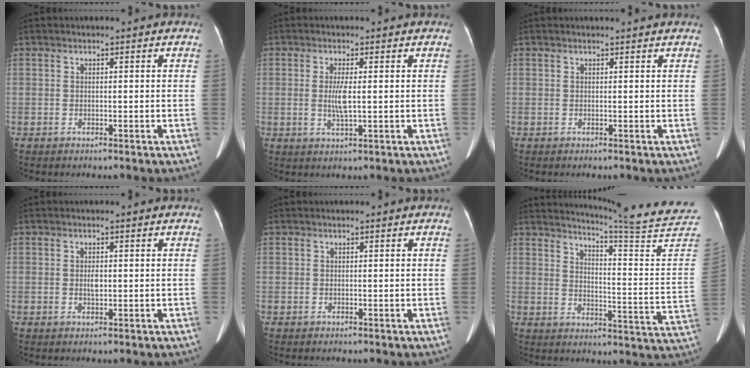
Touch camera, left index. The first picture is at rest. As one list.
[{"total": 3.2, "force": [0.1, 0.5, 3.2], "torque": [-0.067, -0.005, 0.004]}, {"total": 1.7, "force": [1.7, -0.1, 0.4], "torque": [-0.011, 0.007, 0.019]}, {"total": 1.3, "force": [0.0, 0.5, 1.2], "torque": [-0.023, 0.000, 0.004]}, {"total": 0.0}, {"total": 20.8, "force": [19.5, -3.4, 6.3], "torque": [-0.108, -0.146, 0.232]}]